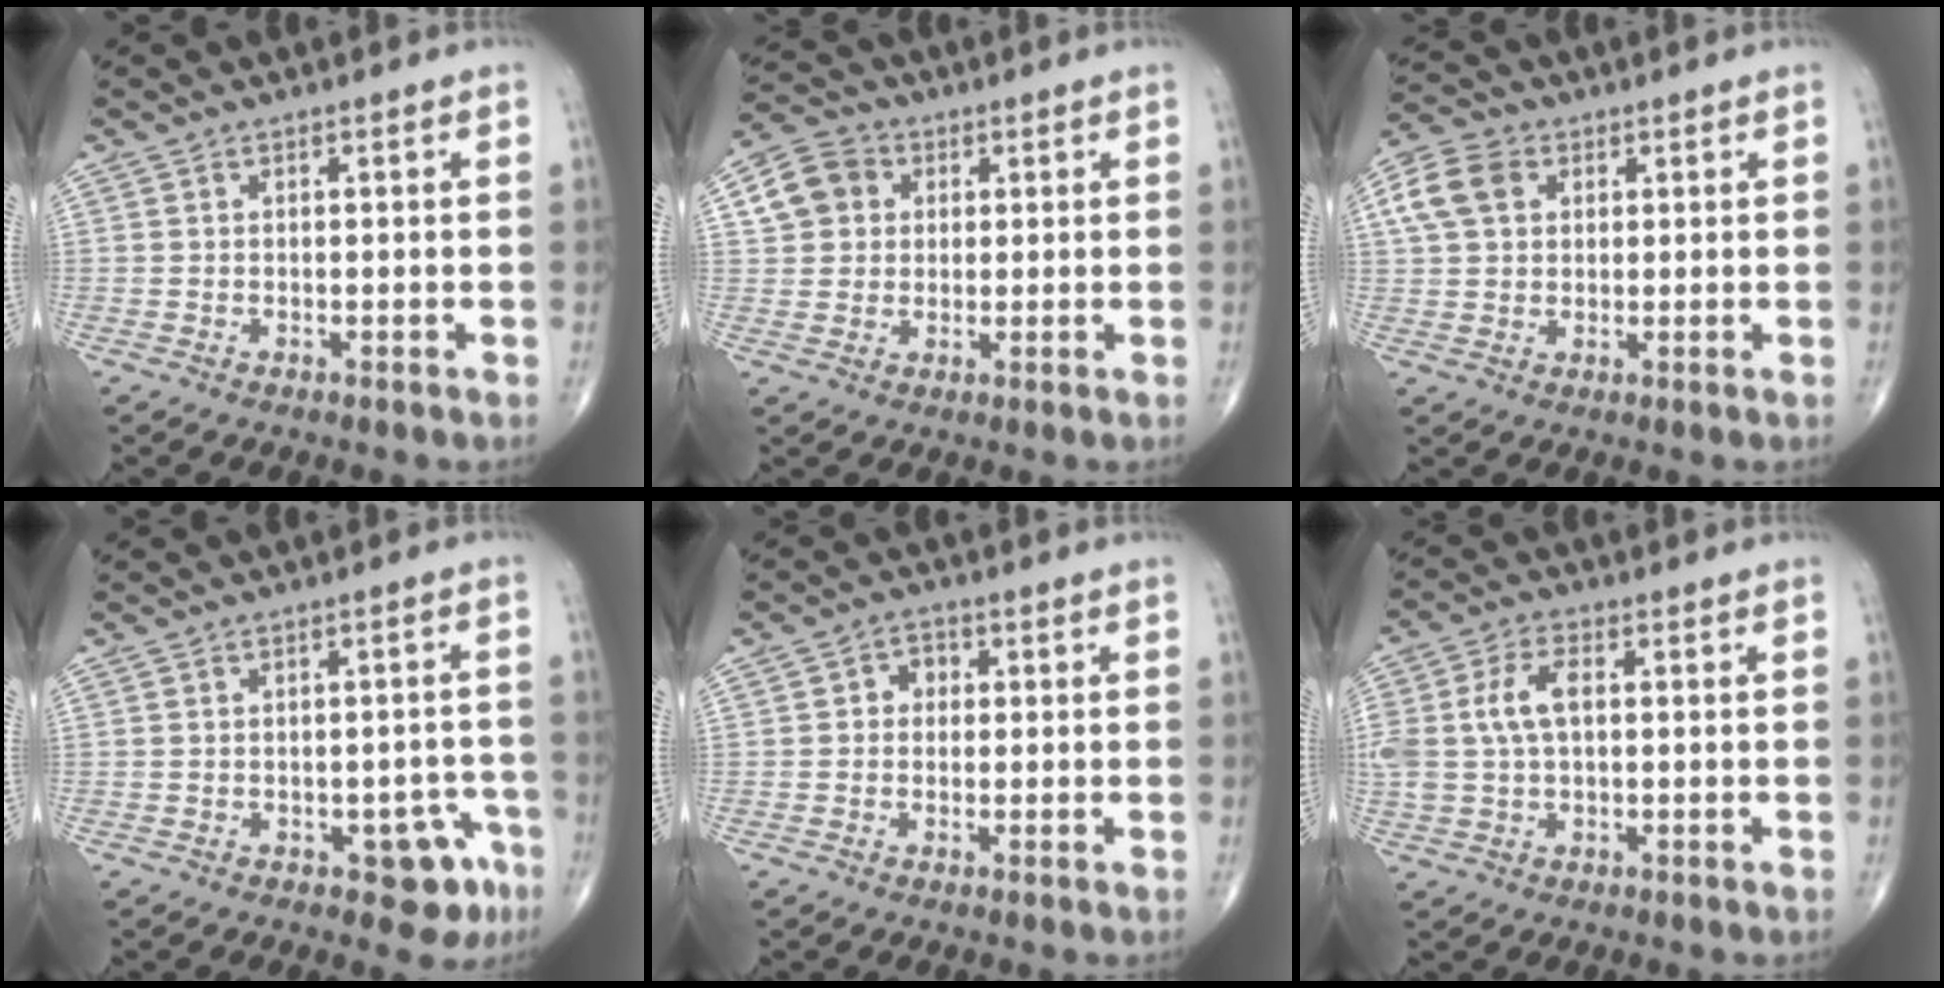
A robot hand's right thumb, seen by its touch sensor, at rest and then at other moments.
{"total": 7.7, "force": [1.9, 6.8, 3.1], "torque": [-0.039, 0.005, 0.027]}
{"total": 8.3, "force": [2.6, 6.2, 4.9], "torque": [-0.093, 0.011, 0.046]}
{"total": 6.3, "force": [-3.2, 3.4, 4.2], "torque": [-0.019, 0.022, -0.035]}
{"total": 2.9, "force": [0.2, 2.5, 1.5], "torque": [-0.003, 0.010, -0.004]}
{"total": 8.0, "force": [0.9, 4.5, 6.5], "torque": [-0.151, 0.018, 0.020]}